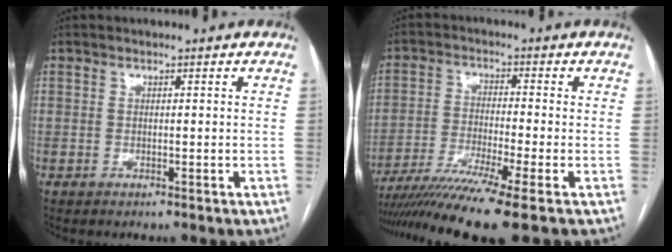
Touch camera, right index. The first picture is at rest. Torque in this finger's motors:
{"motor_torque": [1.22, -0.92, 0.88, 0.21]}